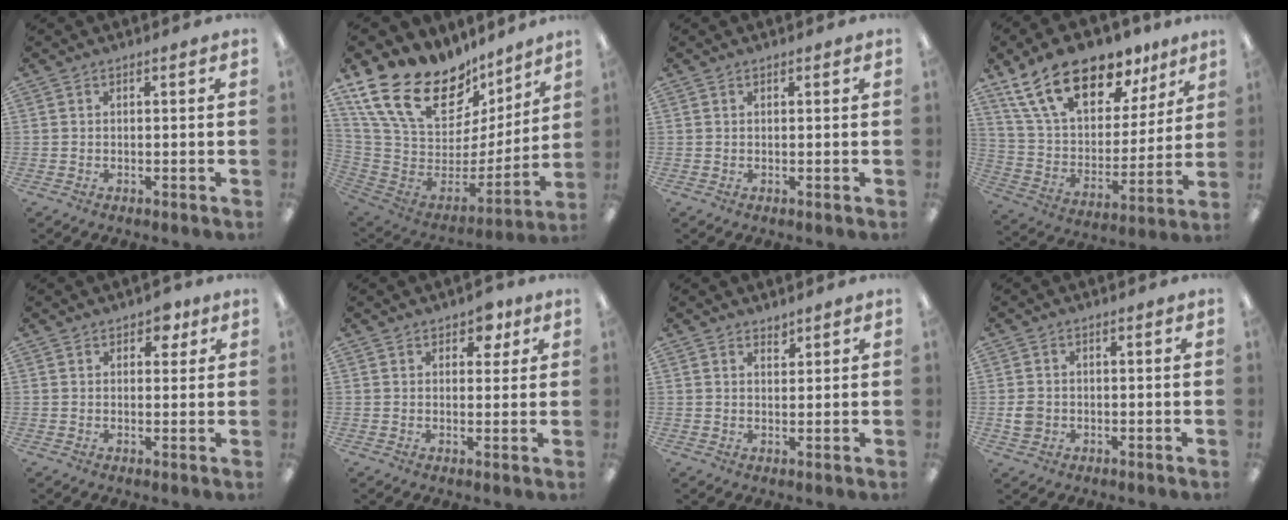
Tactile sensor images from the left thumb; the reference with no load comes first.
{"total": 24.3, "force": [16.3, 12.9, 12.6], "torque": [-0.217, -0.110, 0.311]}
{"total": 0.5, "force": [0.4, 0.3, 0.1], "torque": [-0.002, 0.003, 0.007]}
{"total": 21.1, "force": [14.1, 10.9, 11.3], "torque": [-0.199, -0.080, 0.252]}
{"total": 4.0, "force": [2.4, 2.6, 1.9], "torque": [-0.009, -0.005, 0.038]}
{"total": 4.8, "force": [2.9, 3.1, 2.1], "torque": [-0.017, -0.004, 0.049]}
{"total": 2.1, "force": [2.0, 0.8, 0.1], "torque": [0.006, -0.012, 0.036]}
{"total": 3.4, "force": [-0.5, 3.0, 1.5], "torque": [-0.016, 0.003, -0.010]}